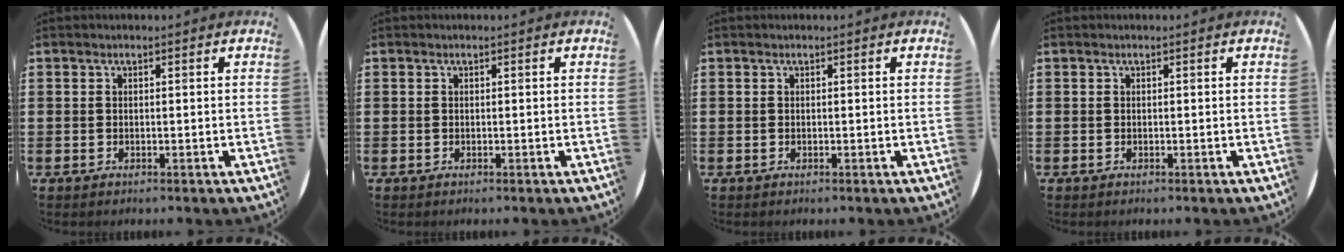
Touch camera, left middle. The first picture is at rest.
{"total": 0.0}
{"total": 0.0}
{"total": 0.0}